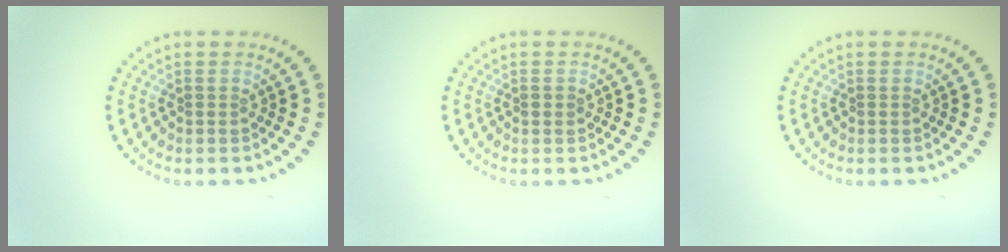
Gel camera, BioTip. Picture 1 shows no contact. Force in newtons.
{"total": 0.7, "press": 0.7, "slide": 0.0}
{"total": 0.0}